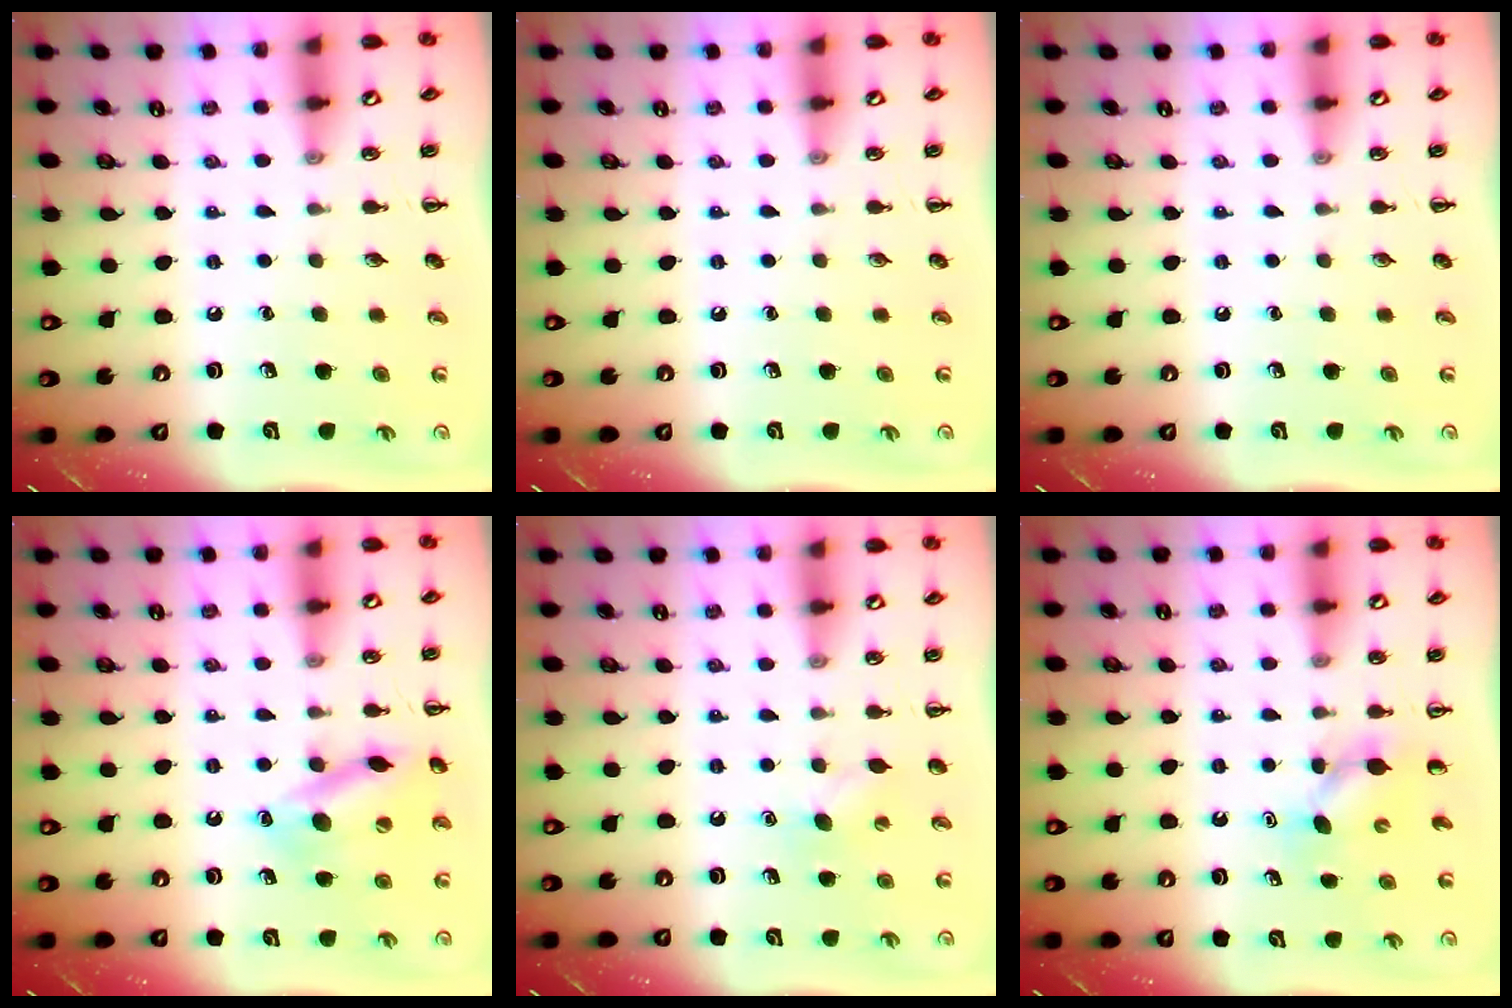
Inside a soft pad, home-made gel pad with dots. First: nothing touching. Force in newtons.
{"total": 0.0}
{"total": 0.0}
{"total": 14.0, "press": 13.8, "slide": 2.3}
{"total": 3.9, "press": 3.8, "slide": 1.1}
{"total": 4.1, "press": 4.0, "slide": 1.0}